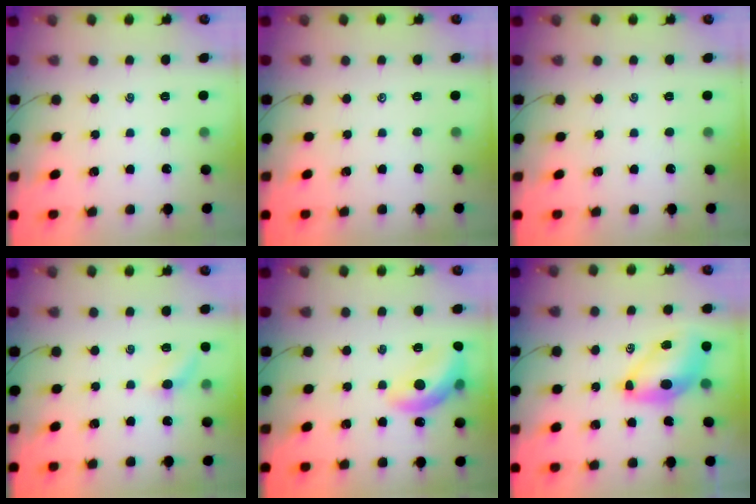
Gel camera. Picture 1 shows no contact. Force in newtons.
{"total": 0.0}
{"total": 0.0}
{"total": 5.7, "press": 5.5, "slide": 1.5}
{"total": 13.5, "press": 13.4, "slide": 1.8}
{"total": 8.0, "press": 7.8, "slide": 2.0}